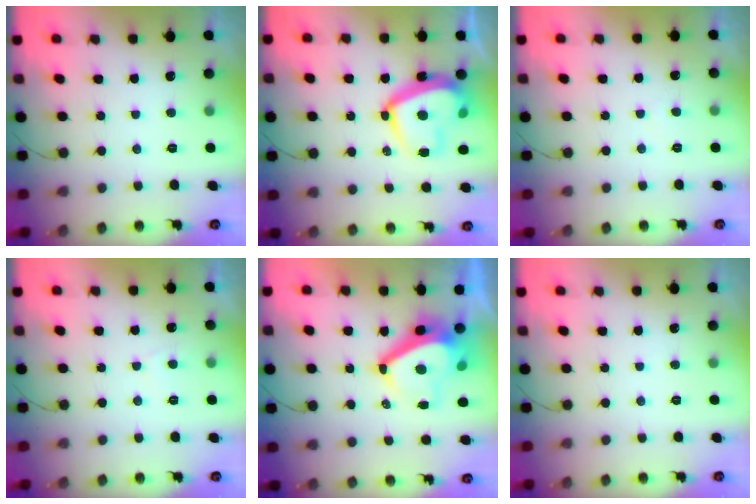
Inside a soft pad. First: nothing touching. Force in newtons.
{"total": 18.2, "press": 18.1, "slide": 1.7}
{"total": 2.1, "press": 2.1, "slide": 0.2}
{"total": 0.8, "press": 0.6, "slide": 0.5}
{"total": 11.1, "press": 11.1, "slide": 0.9}
{"total": 0.0}